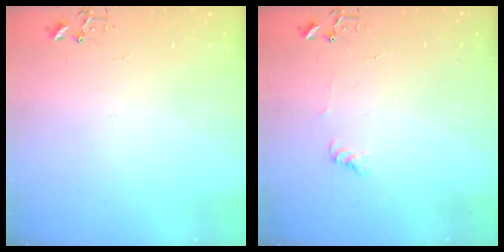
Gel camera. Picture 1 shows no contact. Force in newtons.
{"total": 5.5, "press": 5.5, "slide": 0.7}